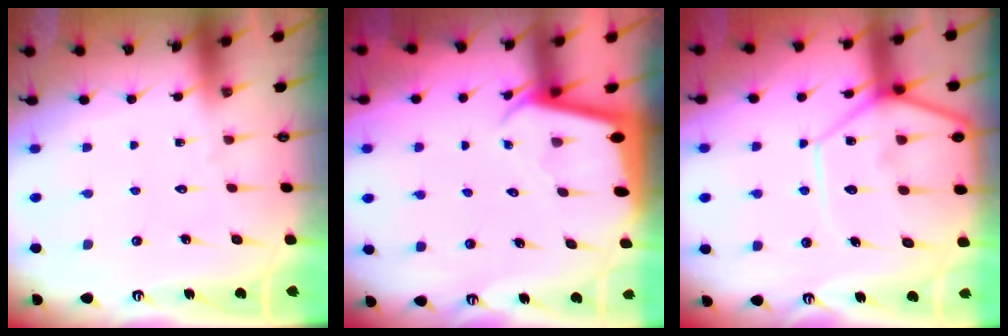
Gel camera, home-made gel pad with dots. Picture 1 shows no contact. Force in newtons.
{"total": 2.0, "press": 2.0, "slide": 0.1}
{"total": 14.1, "press": 14.0, "slide": 1.2}